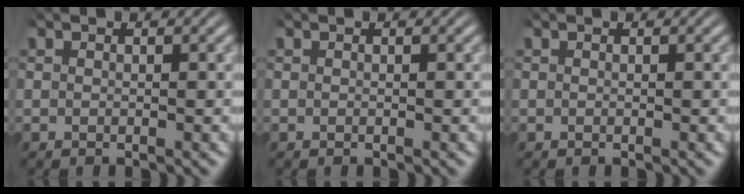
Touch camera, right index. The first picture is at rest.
{"total": 0.0}
{"total": 0.0}